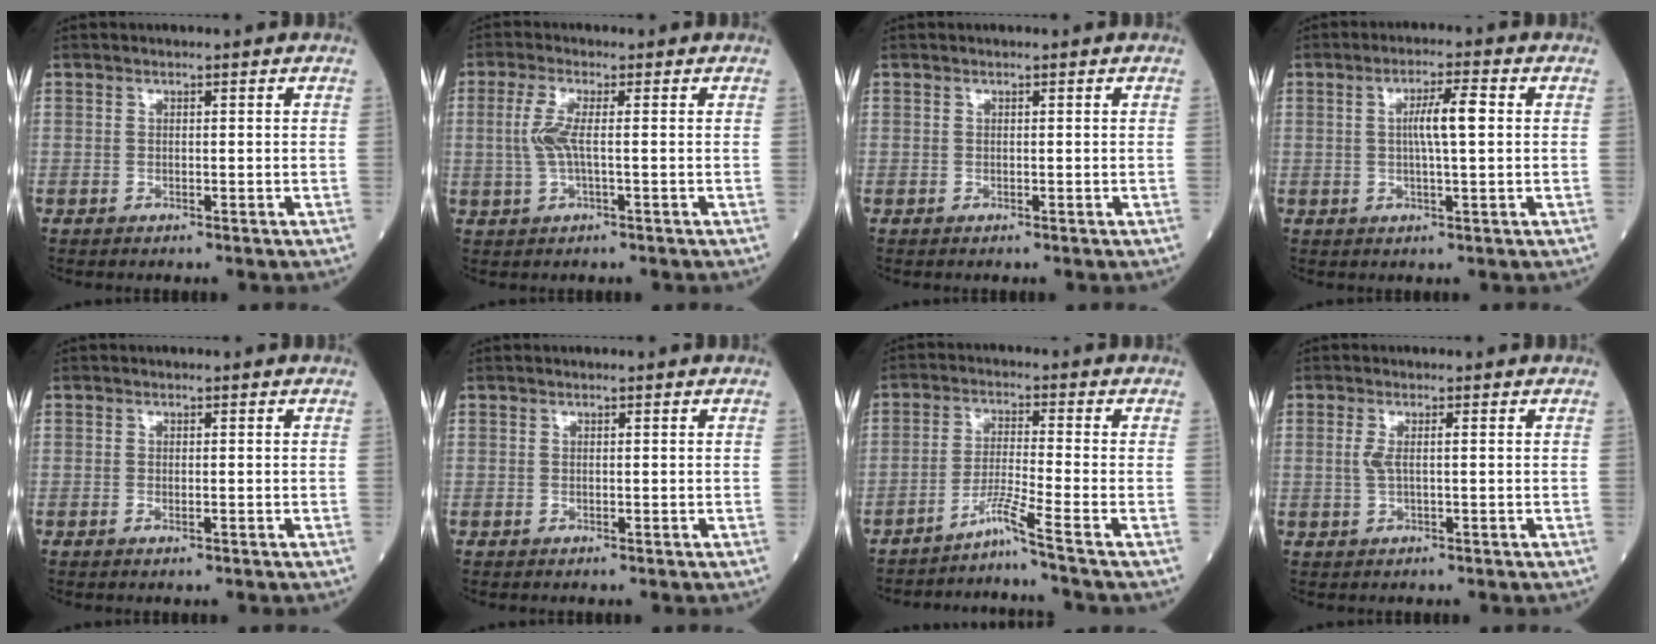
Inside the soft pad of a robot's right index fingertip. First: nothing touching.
{"total": 4.1, "force": [0.1, 0.6, 4.1], "torque": [-0.100, 0.002, -0.001]}
{"total": 0.0}
{"total": 5.1, "force": [0.6, 0.3, 5.1], "torque": [-0.091, 0.005, 0.011]}
{"total": 0.7, "force": [-0.4, 0.1, 0.6], "torque": [-0.012, -0.002, -0.004]}
{"total": 0.0}
{"total": 5.2, "force": [-4.0, -2.7, 1.9], "torque": [-0.047, -0.017, -0.080]}
{"total": 2.0, "force": [0.1, 0.2, 2.0], "torque": [-0.048, 0.001, 0.002]}